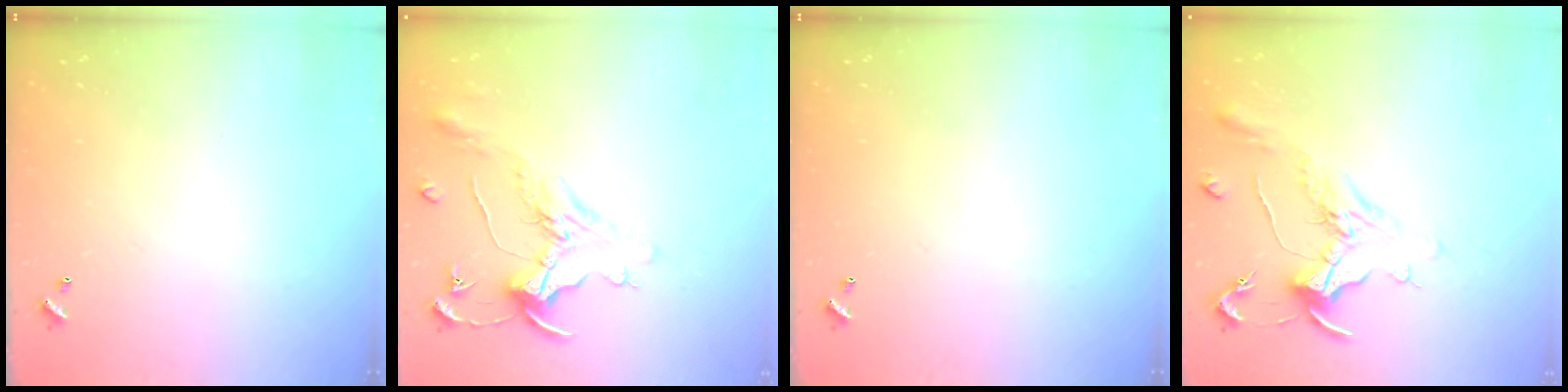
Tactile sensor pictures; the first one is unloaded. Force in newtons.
{"total": 1.6, "press": 1.4, "slide": 0.7}
{"total": 0.0}
{"total": 1.8, "press": 1.5, "slide": 0.9}